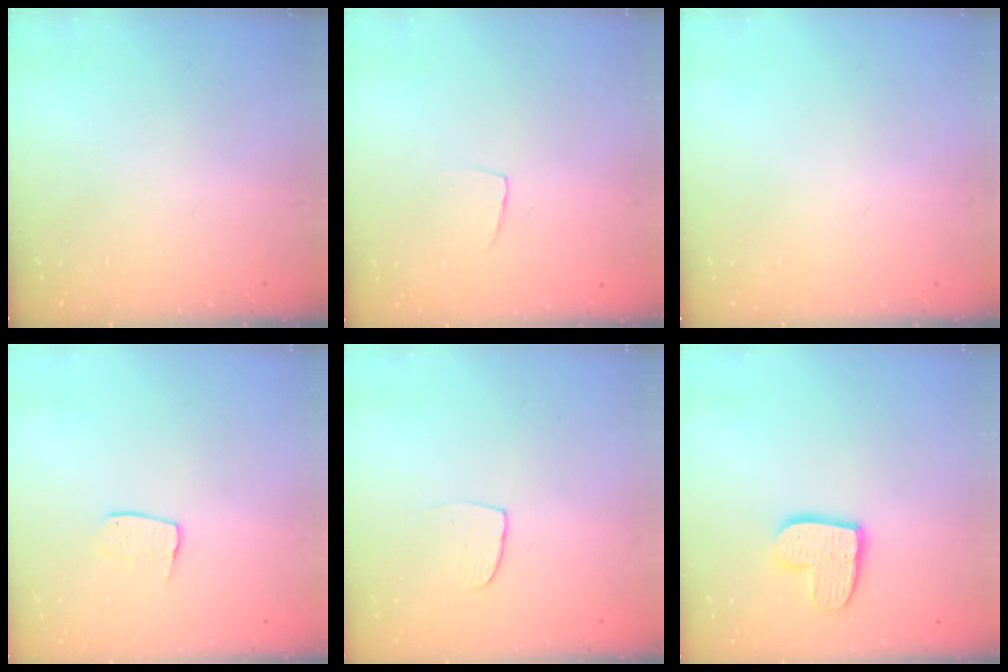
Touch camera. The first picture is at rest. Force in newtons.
{"total": 3.3, "press": 3.3, "slide": 0.2}
{"total": 0.0}
{"total": 6.1, "press": 6.1, "slide": 0.3}
{"total": 5.5, "press": 5.5, "slide": 0.4}
{"total": 11.5, "press": 11.4, "slide": 0.9}